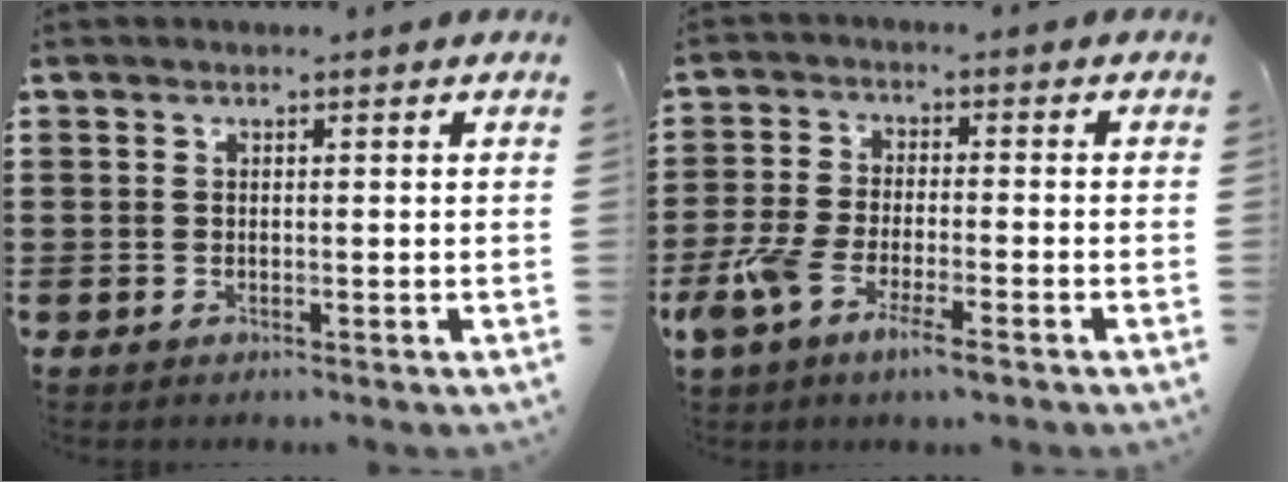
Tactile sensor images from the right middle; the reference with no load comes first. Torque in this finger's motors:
{"motor_torque": [1.91, -0.23, 0.67, 0.21]}